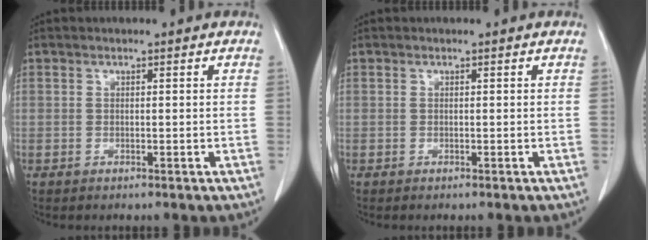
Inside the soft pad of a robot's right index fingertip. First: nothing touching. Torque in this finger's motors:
{"motor_torque": [0.01, 0.00, -0.17, -0.03]}